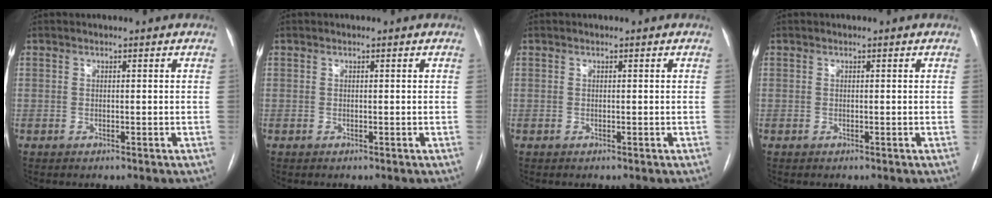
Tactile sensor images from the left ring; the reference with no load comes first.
{"total": 0.0}
{"total": 0.0}
{"total": 0.0}